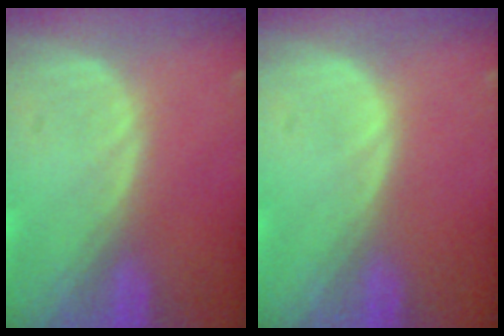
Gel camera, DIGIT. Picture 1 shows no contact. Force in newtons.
{"total": 0.0}